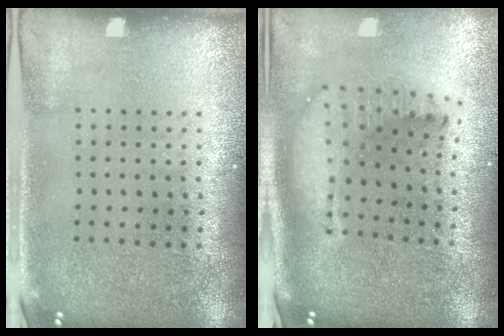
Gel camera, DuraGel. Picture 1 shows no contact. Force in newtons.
{"total": 2.1, "press": 1.7, "slide": 1.3}